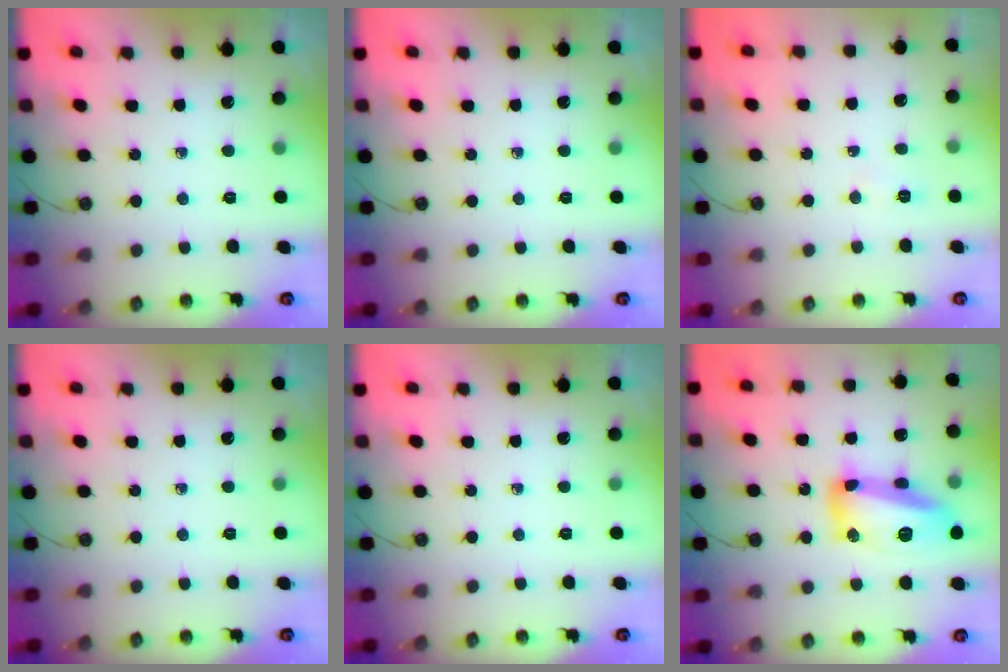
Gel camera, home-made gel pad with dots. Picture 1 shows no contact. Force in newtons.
{"total": 0.0}
{"total": 4.1, "press": 4.0, "slide": 0.4}
{"total": 0.0}
{"total": 0.0}
{"total": 16.4, "press": 16.3, "slide": 1.1}